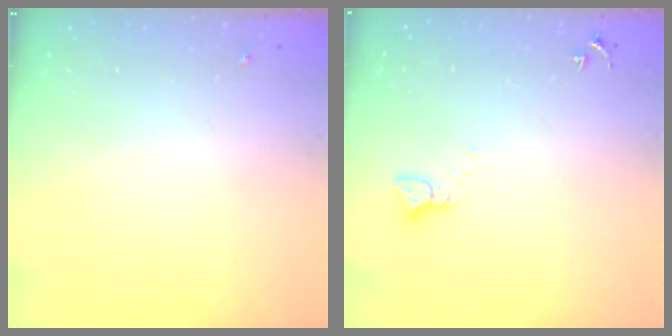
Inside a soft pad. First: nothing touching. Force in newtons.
{"total": 2.2, "press": 2.2, "slide": 0.2}